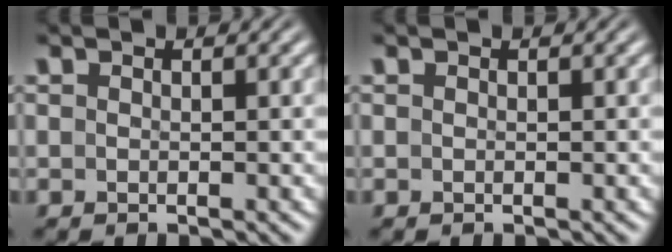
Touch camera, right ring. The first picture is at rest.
{"total": 0.0}